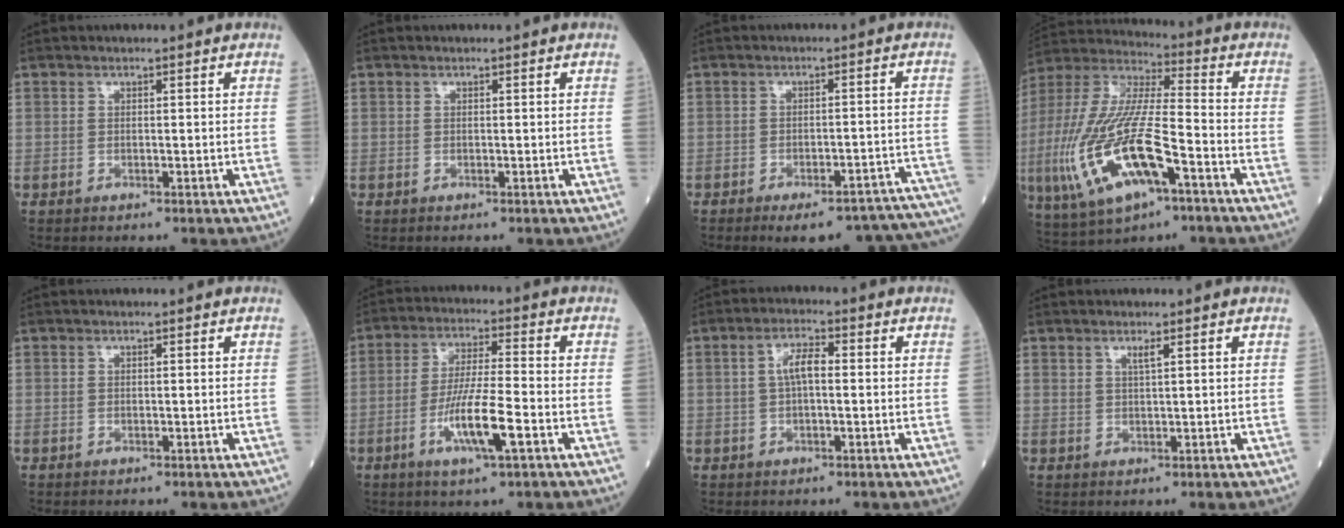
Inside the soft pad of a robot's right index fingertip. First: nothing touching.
{"total": 0.0}
{"total": 16.5, "force": [-15.0, 2.7, 6.4], "torque": [-0.010, 0.023, -0.175]}
{"total": 20.2, "force": [-7.0, 5.4, 18.1], "torque": [-0.416, -0.022, -0.123]}
{"total": 0.0}
{"total": 9.4, "force": [-3.4, 0.6, 8.7], "torque": [-0.168, -0.010, -0.065]}
{"total": 3.9, "force": [0.3, 1.2, 3.7], "torque": [-0.072, 0.014, 0.005]}
{"total": 1.4, "force": [0.9, -0.1, 1.0], "torque": [-0.021, -0.003, 0.016]}